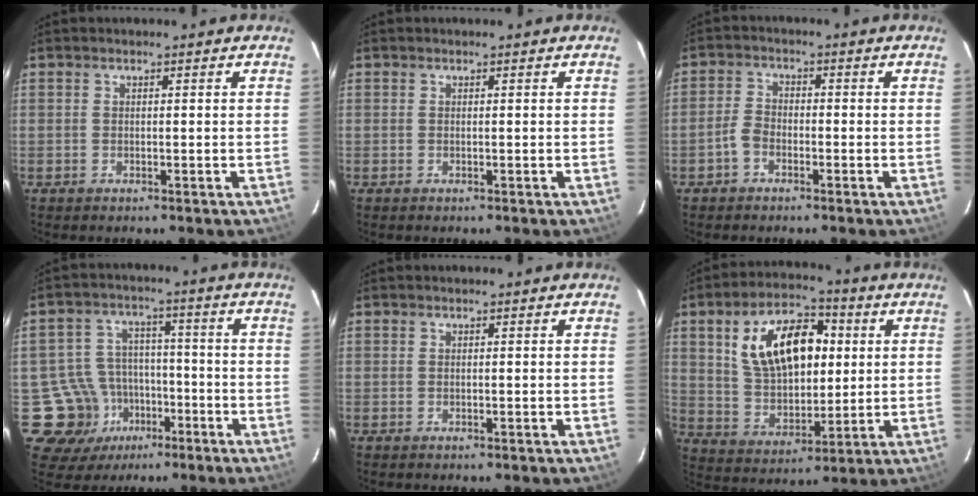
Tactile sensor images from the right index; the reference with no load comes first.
{"total": 0.0}
{"total": 3.1, "force": [-1.8, 1.9, 1.5], "torque": [-0.034, 0.012, -0.036]}
{"total": 11.0, "force": [-5.2, 9.6, 1.7], "torque": [-0.055, 0.032, -0.068]}
{"total": 0.0}
{"total": 16.6, "force": [4.4, 9.5, 12.9], "torque": [-0.233, 0.023, 0.088]}